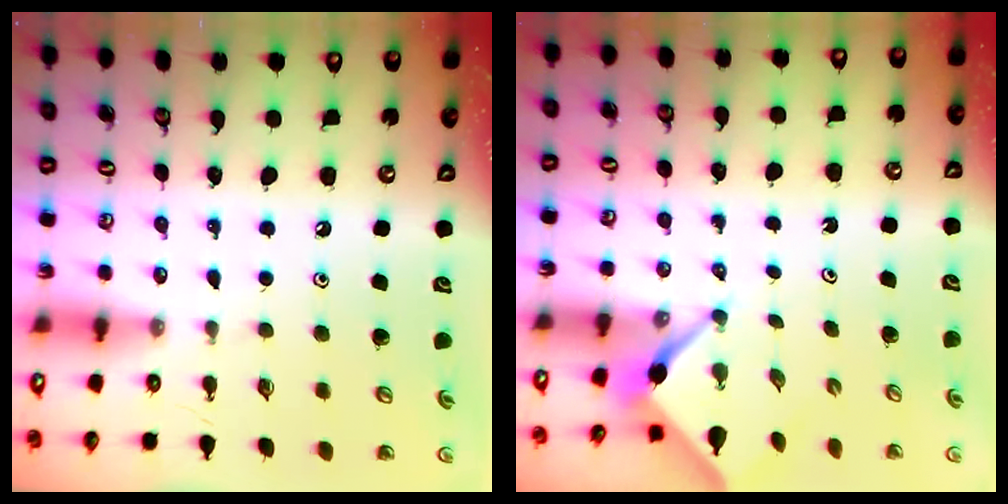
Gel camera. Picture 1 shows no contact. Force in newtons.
{"total": 2.4, "press": 2.4, "slide": 0.2}